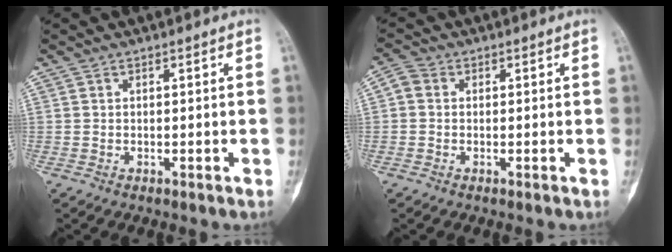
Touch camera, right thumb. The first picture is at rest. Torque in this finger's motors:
{"motor_torque": [0.27, 0.16, 0.24, -0.36, 0.02]}